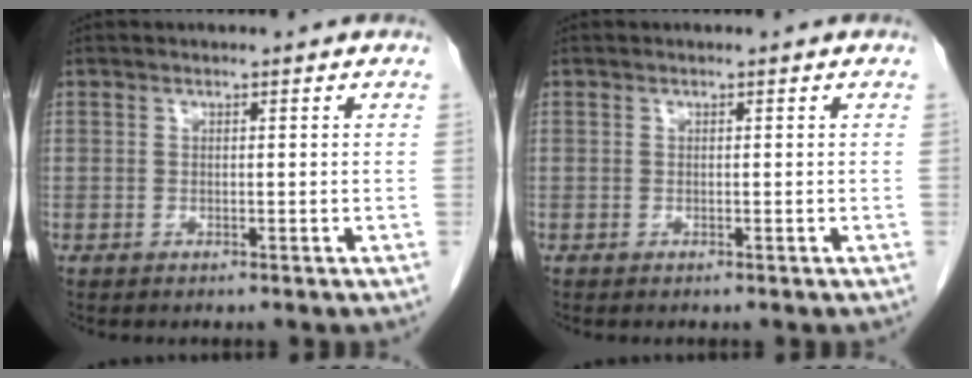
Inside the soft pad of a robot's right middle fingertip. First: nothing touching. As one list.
[{"total": 0.0}]